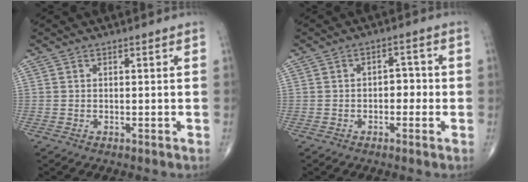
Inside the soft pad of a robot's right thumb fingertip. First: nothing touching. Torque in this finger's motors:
{"motor_torque": [-0.23, 0.19, 0.20, 0.38, 0.04]}